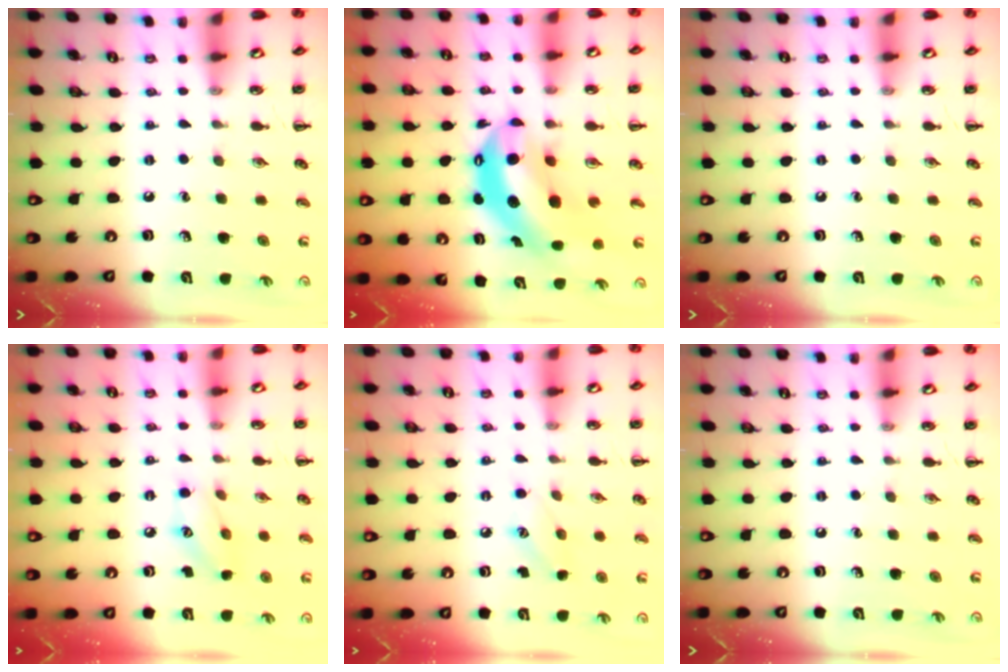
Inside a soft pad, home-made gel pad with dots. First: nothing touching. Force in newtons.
{"total": 8.9, "press": 8.6, "slide": 2.4}
{"total": 0.0}
{"total": 8.2, "press": 8.2, "slide": 0.7}
{"total": 8.2, "press": 8.0, "slide": 1.7}
{"total": 0.0}